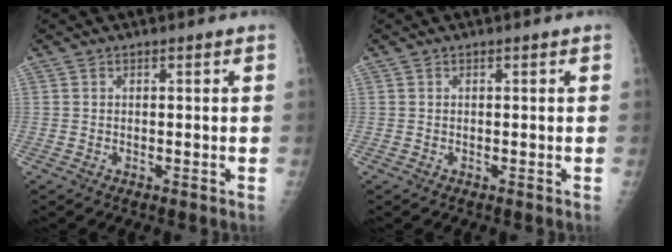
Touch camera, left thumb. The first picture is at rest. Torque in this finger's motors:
{"motor_torque": [-0.16, -0.01, -0.20, -0.13, -0.03]}